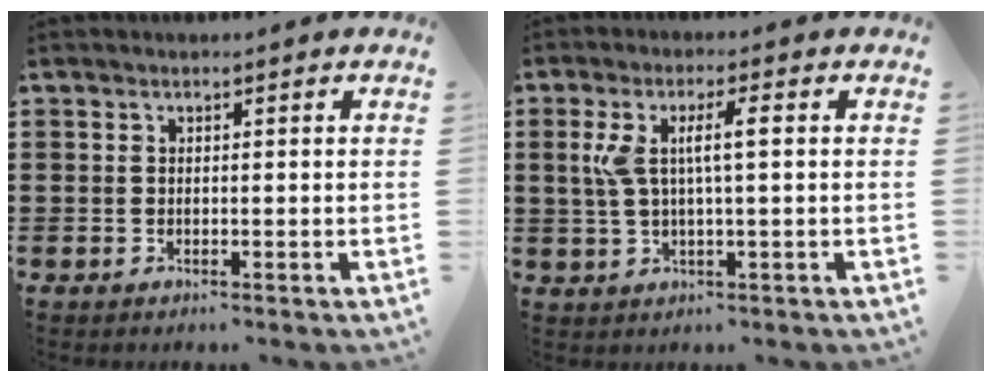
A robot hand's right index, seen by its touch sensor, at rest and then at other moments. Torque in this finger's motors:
{"motor_torque": [0.98, -0.05, 0.21, 0.21]}